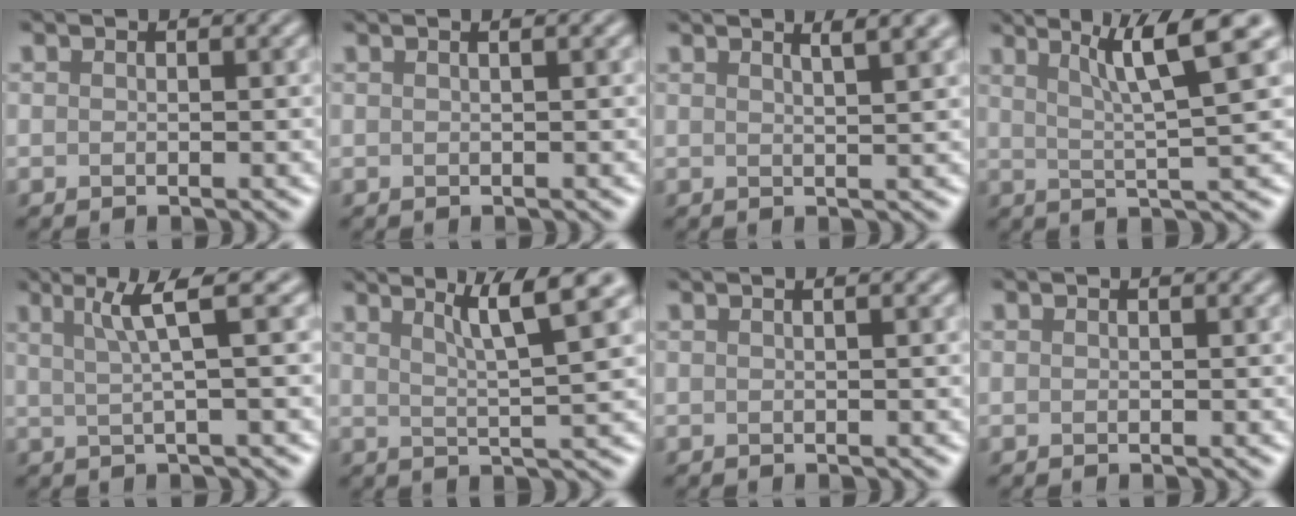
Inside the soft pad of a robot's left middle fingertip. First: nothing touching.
{"total": 2.3, "force": [1.1, 1.1, 1.6], "torque": [-0.003, 0.004, -0.017]}
{"total": 4.5, "force": [2.8, 1.6, 3.2], "torque": [-0.012, 0.031, 0.004]}
{"total": 7.4, "force": [3.6, 0.8, 6.5], "torque": [-0.096, 0.016, 0.061]}
{"total": 4.0, "force": [1.2, 0.4, 3.8], "torque": [-0.066, 0.005, 0.022]}
{"total": 6.0, "force": [3.1, 0.7, 5.1], "torque": [-0.074, 0.011, 0.053]}
{"total": 1.9, "force": [0.9, 0.9, 1.4], "torque": [-0.003, 0.000, -0.015]}
{"total": 0.0}